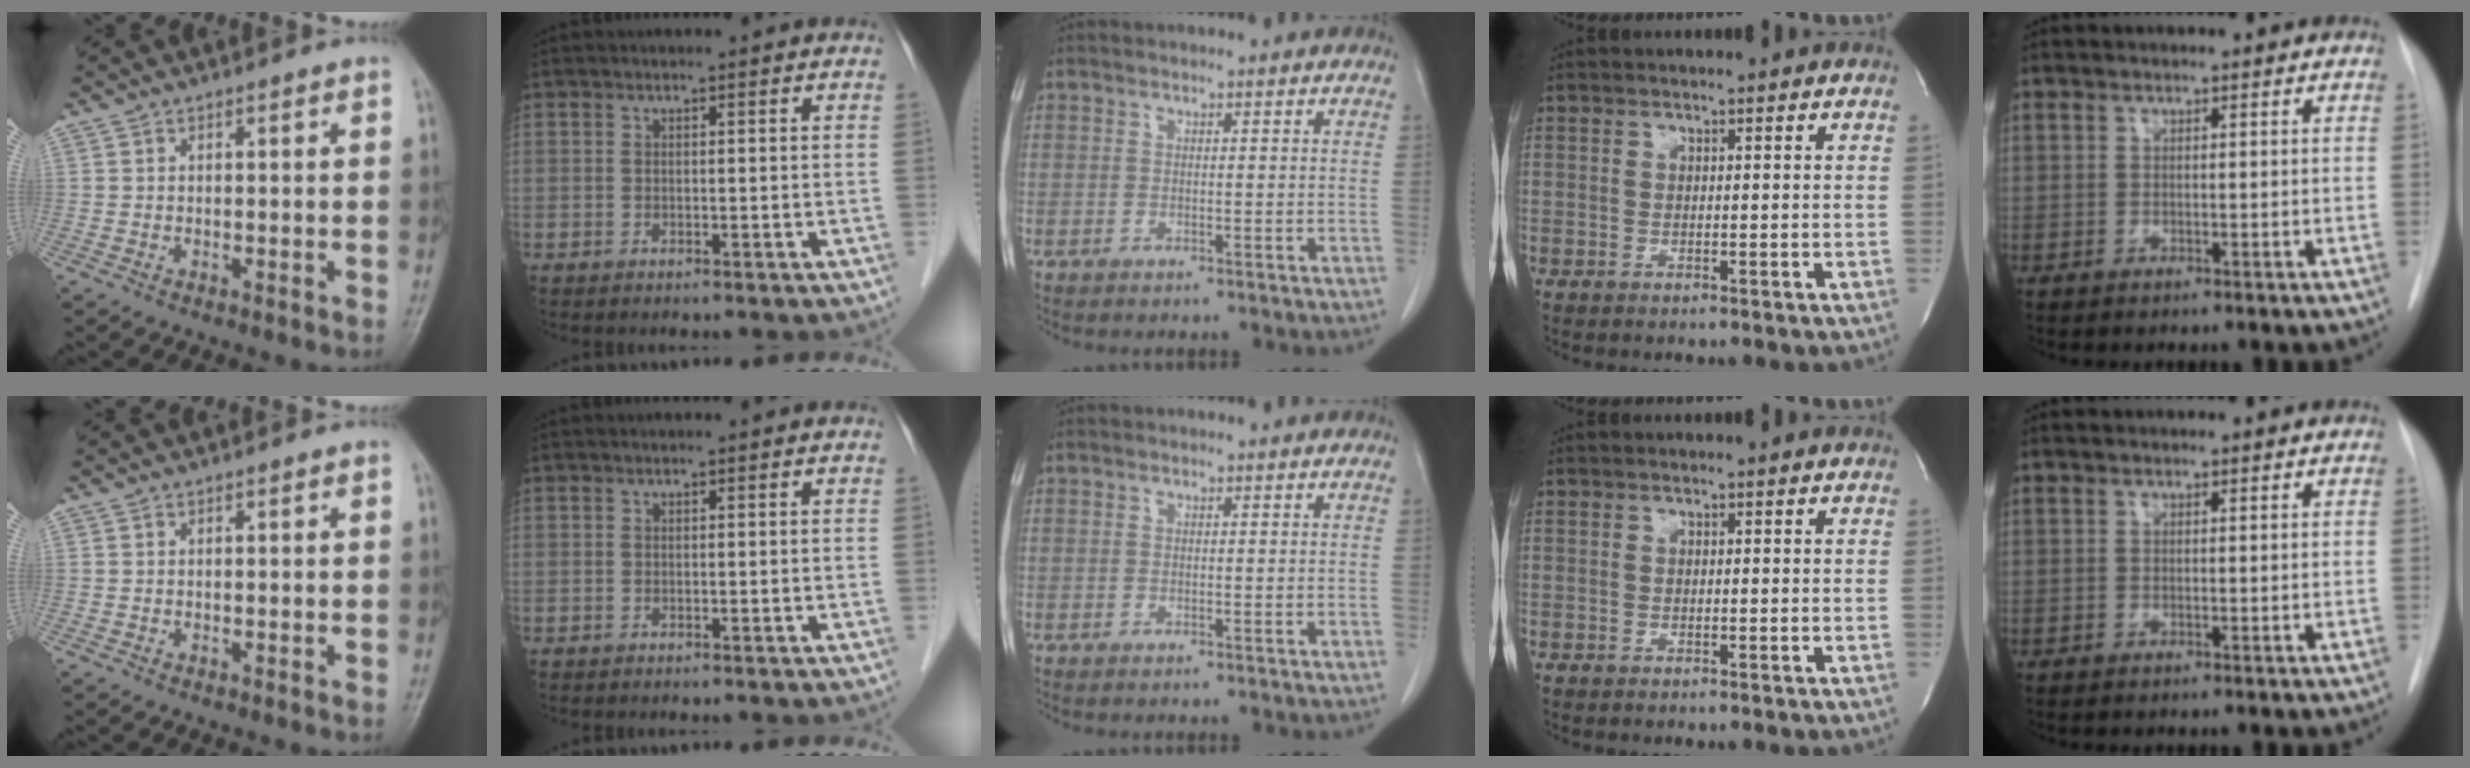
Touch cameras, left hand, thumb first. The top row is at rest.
{}